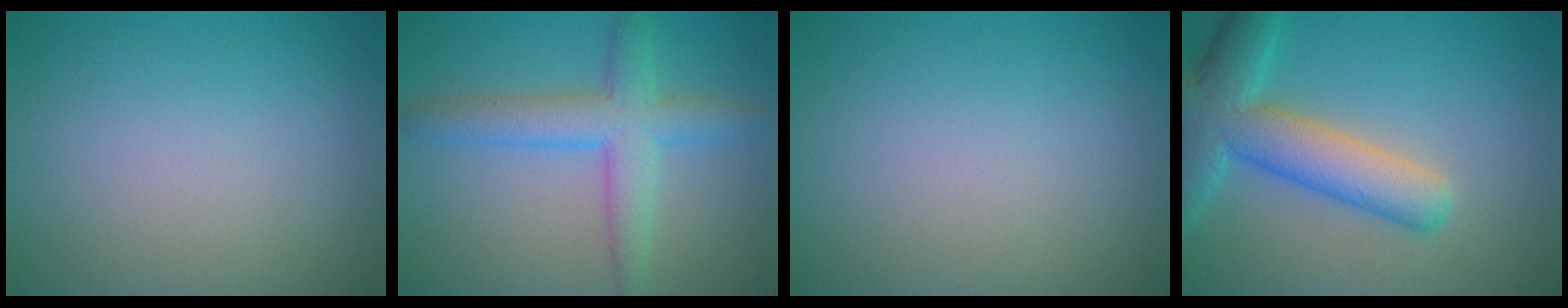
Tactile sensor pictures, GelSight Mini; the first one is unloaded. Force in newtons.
{"total": 4.8, "press": 4.8, "slide": 0.1}
{"total": 0.0}
{"total": 7.3, "press": 7.2, "slide": 0.5}